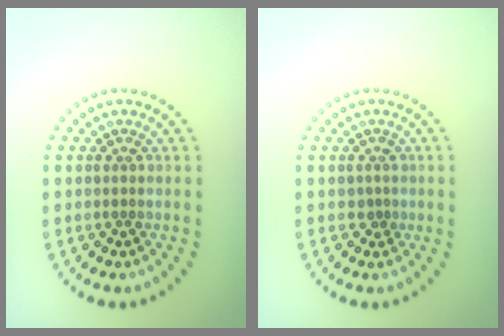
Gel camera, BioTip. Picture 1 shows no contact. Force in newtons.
{"total": 1.1, "press": 0.8, "slide": 0.7}